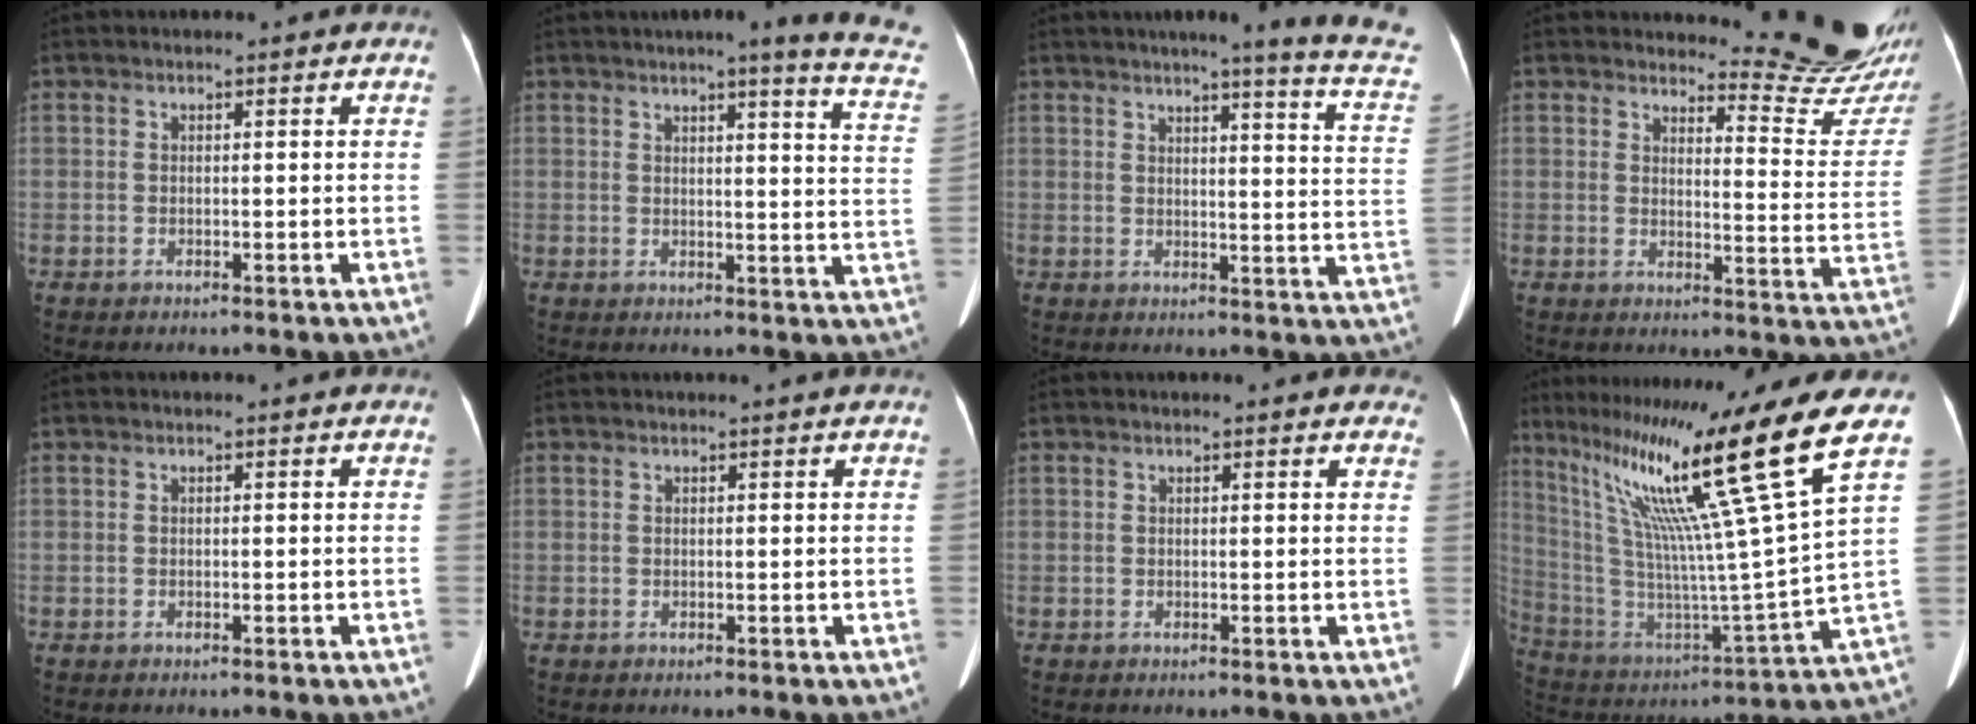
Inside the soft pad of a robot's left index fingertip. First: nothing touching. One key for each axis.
{"total": 12.8, "fx": 10.3, "fy": -0.5, "fz": 7.6, "tx": -0.087, "ty": -0.065, "tz": 0.089}
{"total": 14.0, "fx": 11.9, "fy": -1.6, "fz": 7.2, "tx": -0.092, "ty": -0.088, "tz": 0.113}
{"total": 12.4, "fx": 12.2, "fy": -0.1, "fz": 2.0, "tx": -0.012, "ty": -0.129, "tz": 0.123}
{"total": 0.0}
{"total": 1.9, "fx": 1.7, "fy": -0.4, "fz": 0.7, "tx": -0.008, "ty": -0.008, "tz": 0.016}
{"total": 6.7, "fx": 6.0, "fy": 1.3, "fz": 2.7, "tx": -0.017, "ty": -0.013, "tz": 0.047}
{"total": 23.3, "fx": 15.2, "fy": -3.2, "fz": 17.4, "tx": -0.312, "ty": -0.054, "tz": 0.255}